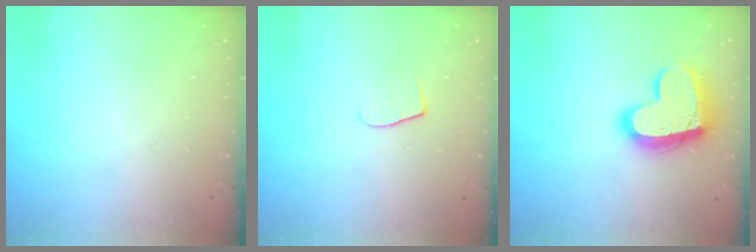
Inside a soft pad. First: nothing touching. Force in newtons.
{"total": 6.6, "press": 6.6, "slide": 0.5}
{"total": 17.6, "press": 17.6, "slide": 1.2}